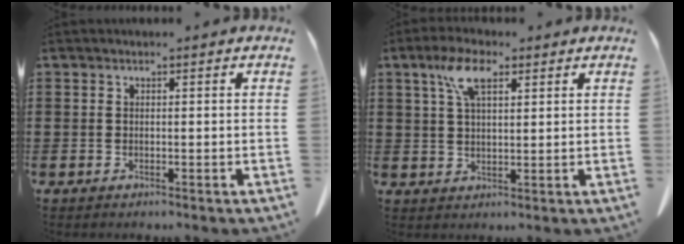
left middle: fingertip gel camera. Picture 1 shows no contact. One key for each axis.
{"total": 6.8, "fx": 3.6, "fy": 2.5, "fz": 5.1, "tx": -0.113, "ty": 0.009, "tz": 0.065}